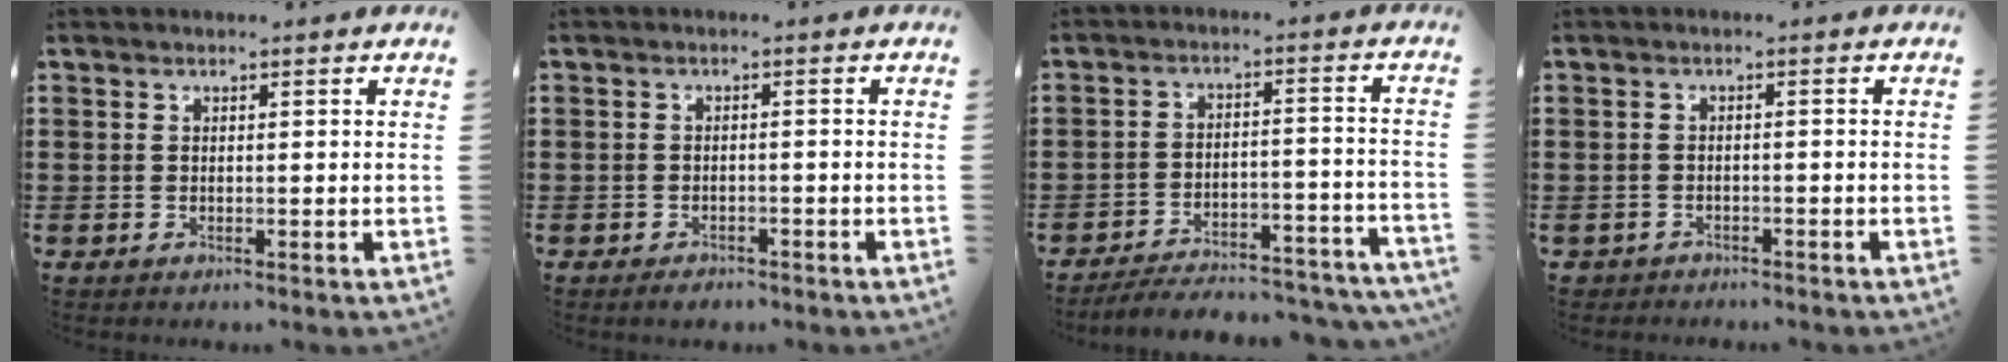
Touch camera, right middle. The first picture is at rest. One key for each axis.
{"total": 1.4, "fx": -1.3, "fy": 0.4, "fz": 0.1, "tx": -0.007, "ty": -0.001, "tz": -0.027}
{"total": 5.4, "fx": -5.2, "fy": 0.6, "fz": 1.2, "tx": -0.020, "ty": 0.005, "tz": -0.102}
{"total": 1.6, "fx": -1.5, "fy": 0.5, "fz": -0.2, "tx": -0.004, "ty": -0.002, "tz": -0.035}